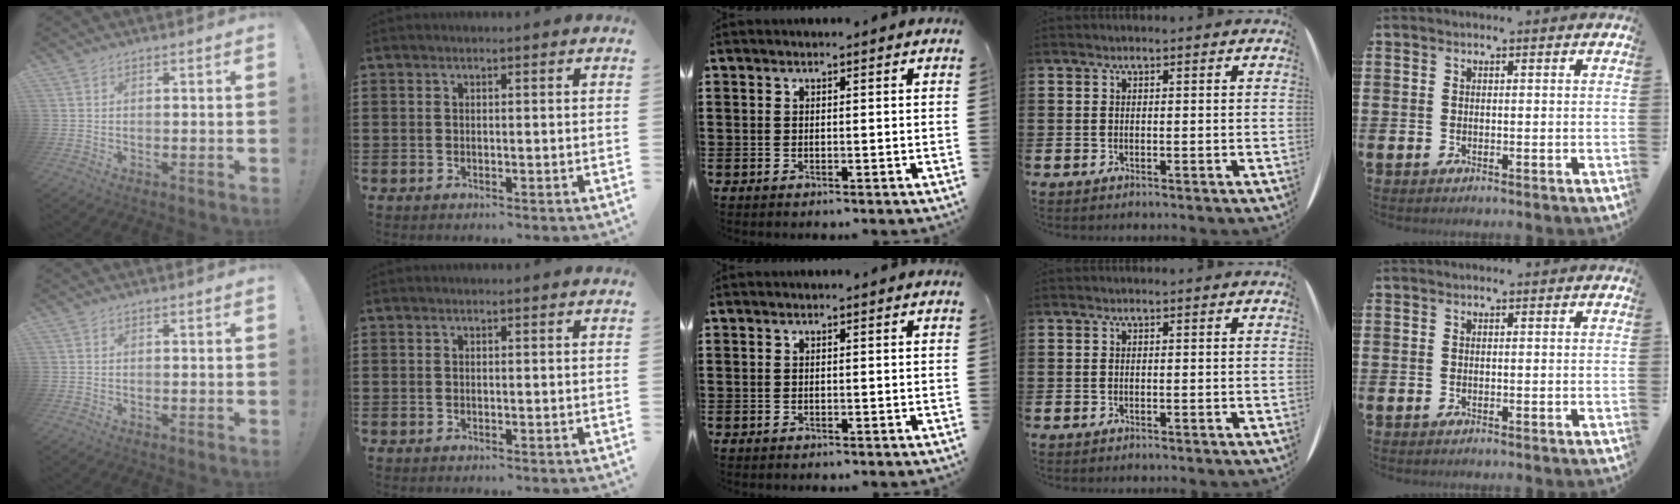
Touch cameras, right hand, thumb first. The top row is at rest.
{}